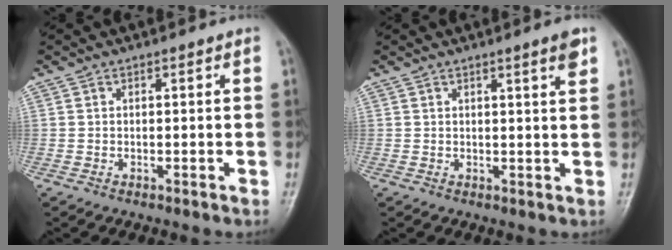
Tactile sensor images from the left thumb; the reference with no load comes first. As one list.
[{"total": 3.0, "force": [1.8, 0.1, 2.4], "torque": [-0.033, -0.011, 0.026]}]